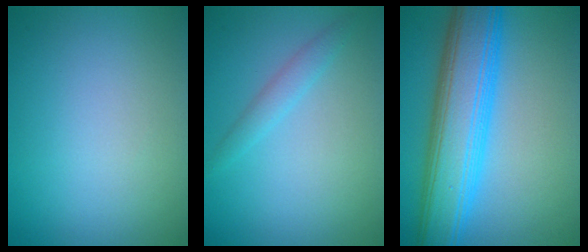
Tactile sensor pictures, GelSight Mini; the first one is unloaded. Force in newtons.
{"total": 1.6, "press": 1.6, "slide": 0.1}
{"total": 9.5, "press": 9.5, "slide": 0.2}